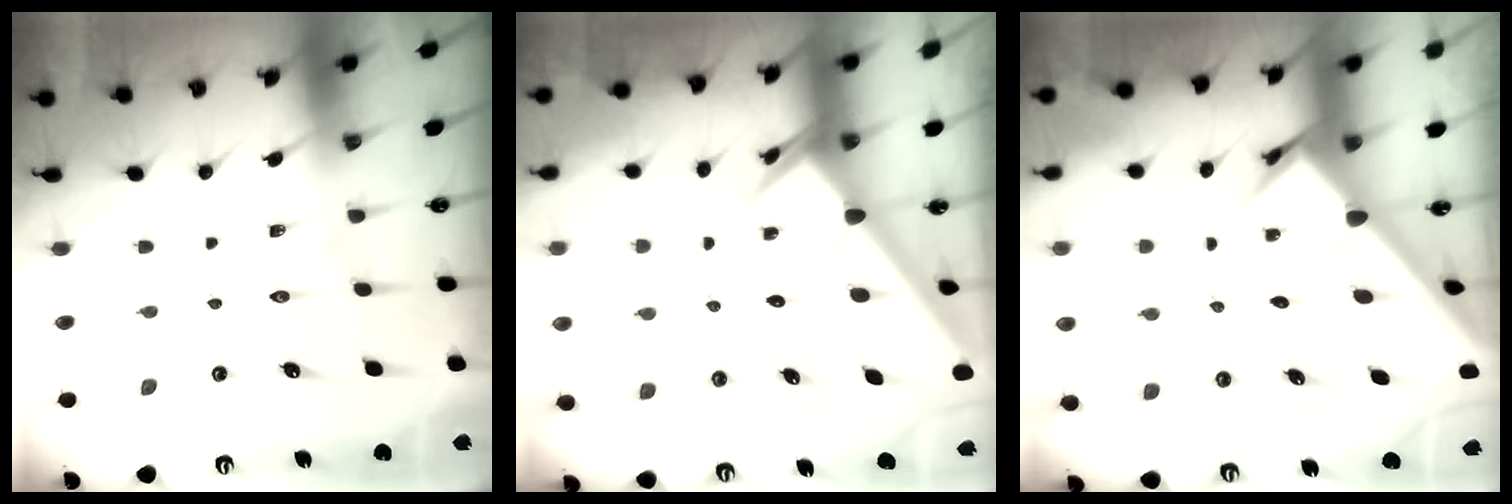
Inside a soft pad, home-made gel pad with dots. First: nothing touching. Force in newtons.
{"total": 2.5, "press": 2.5, "slide": 0.1}
{"total": 2.5, "press": 2.5, "slide": 0.2}